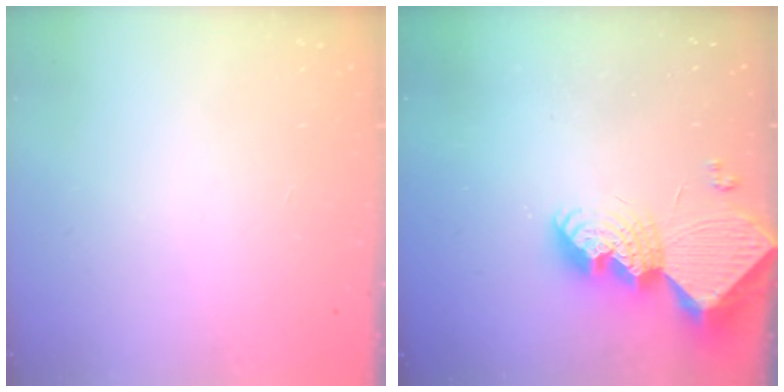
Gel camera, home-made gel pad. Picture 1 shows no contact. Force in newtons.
{"total": 17.1, "press": 17.0, "slide": 1.4}